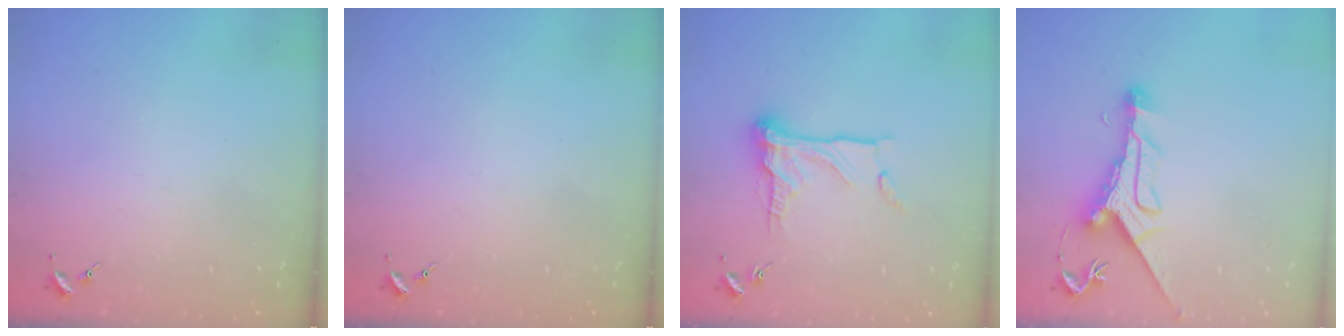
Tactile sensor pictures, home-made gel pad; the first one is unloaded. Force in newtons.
{"total": 0.0}
{"total": 13.2, "press": 13.2, "slide": 1.4}
{"total": 10.6, "press": 10.6, "slide": 0.9}